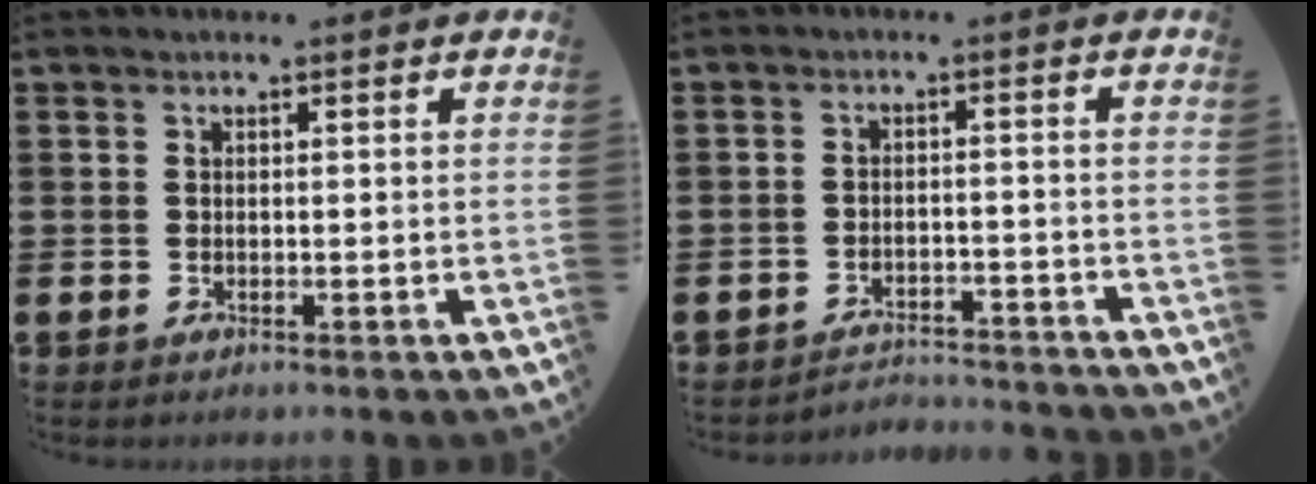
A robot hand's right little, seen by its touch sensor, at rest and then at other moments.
{"total": 2.7, "force": [-2.7, 0.0, -0.2], "torque": [-0.003, 0.003, -0.059]}